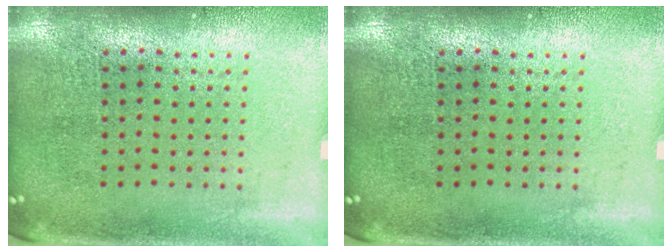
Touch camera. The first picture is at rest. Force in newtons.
{"total": 0.0}